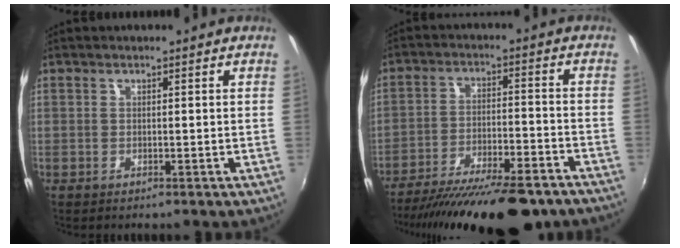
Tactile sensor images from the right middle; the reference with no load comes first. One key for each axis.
{"total": 21.7, "fx": -17.8, "fy": 4.9, "fz": 11.4, "tx": -0.205, "ty": -0.044, "tz": -0.262}